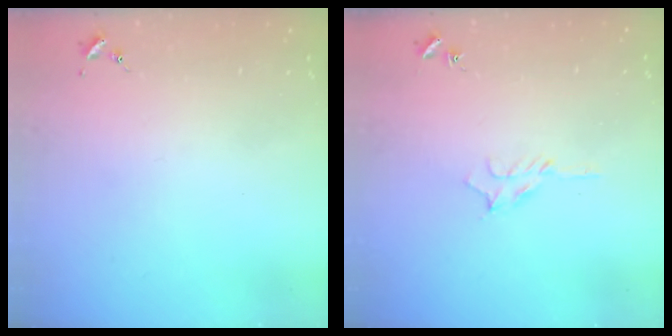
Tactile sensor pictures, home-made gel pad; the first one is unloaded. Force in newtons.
{"total": 6.3, "press": 6.3, "slide": 0.7}